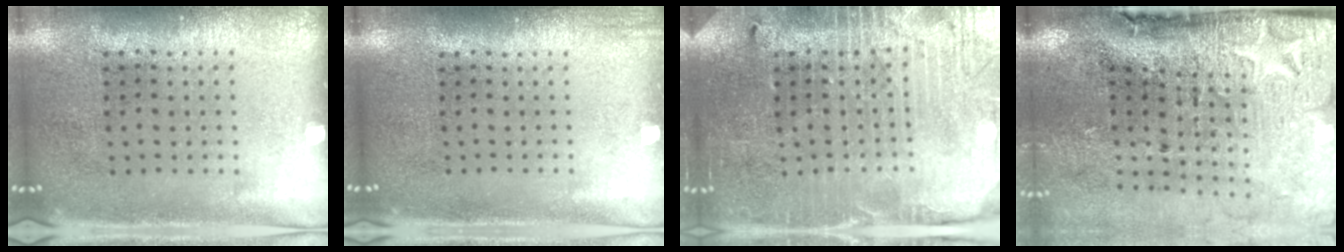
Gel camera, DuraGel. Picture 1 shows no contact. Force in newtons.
{"total": 0.8, "press": 0.7, "slide": 0.1}
{"total": 3.8, "press": 3.7, "slide": 0.9}
{"total": 4.9, "press": 3.8, "slide": 3.1}